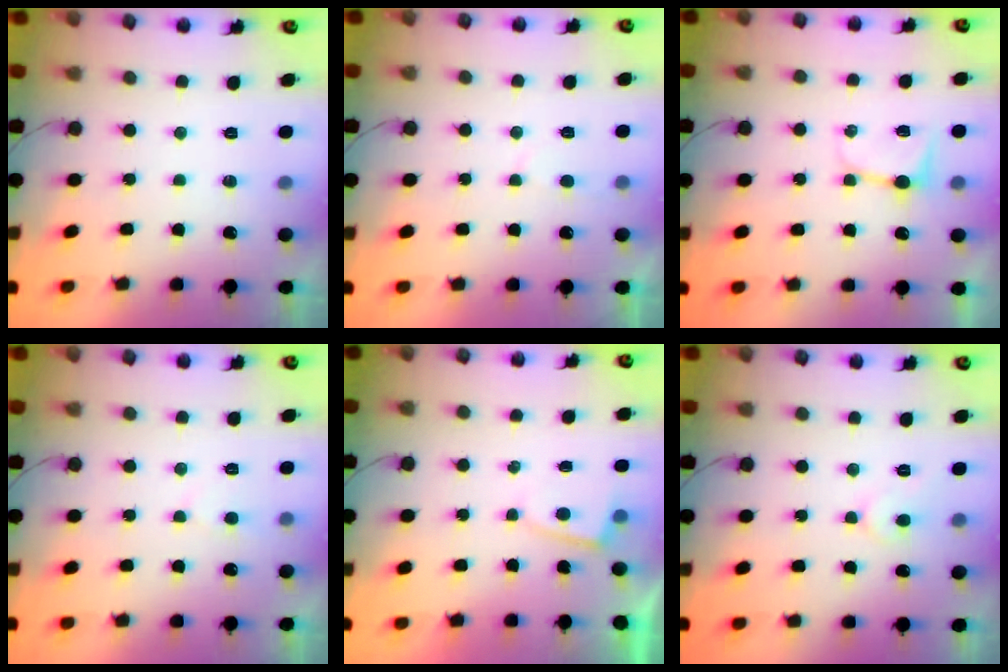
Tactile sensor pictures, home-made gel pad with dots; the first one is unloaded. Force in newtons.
{"total": 2.3, "press": 2.3, "slide": 0.3}
{"total": 4.9, "press": 4.9, "slide": 0.7}
{"total": 4.3, "press": 4.3, "slide": 0.4}
{"total": 2.0, "press": 2.0, "slide": 0.3}
{"total": 4.6, "press": 4.6, "slide": 0.4}